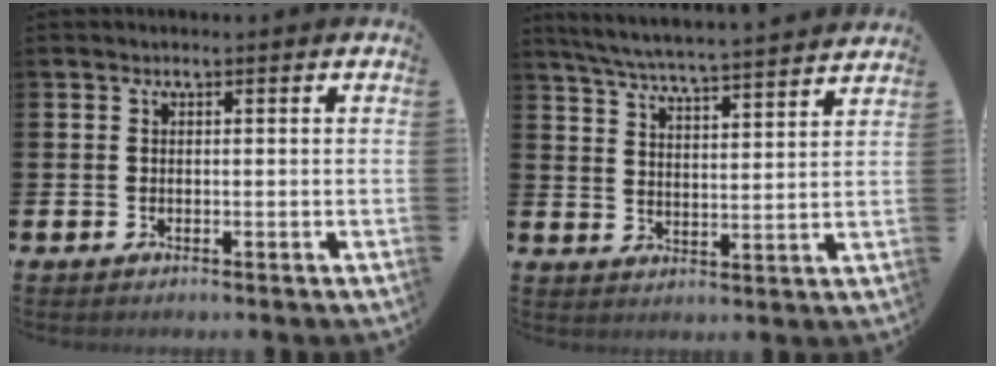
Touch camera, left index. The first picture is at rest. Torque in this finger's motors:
{"motor_torque": [0.46, -0.69, 0.22, 0.08]}